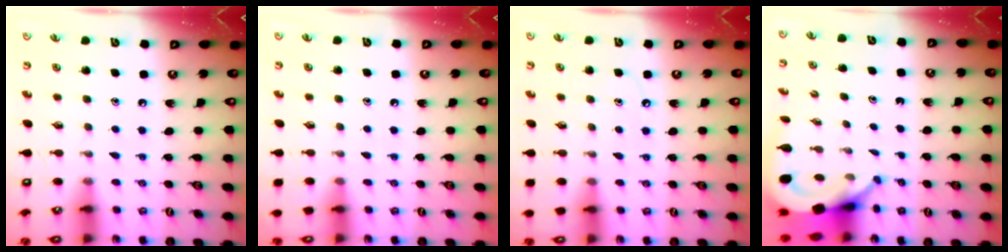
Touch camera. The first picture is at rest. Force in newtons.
{"total": 2.4, "press": 2.4, "slide": 0.4}
{"total": 3.5, "press": 3.5, "slide": 0.5}
{"total": 5.5, "press": 5.4, "slide": 0.7}